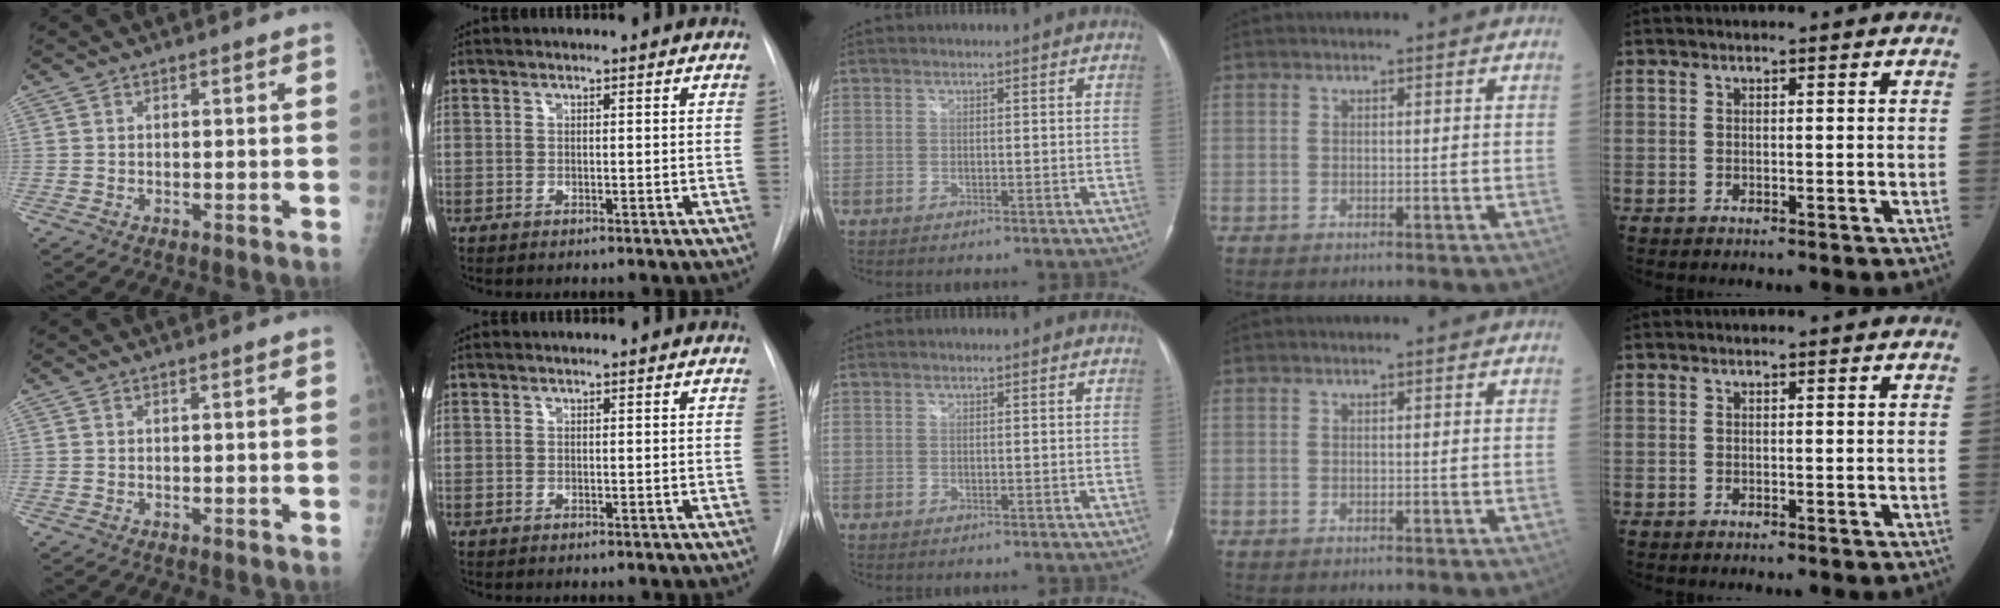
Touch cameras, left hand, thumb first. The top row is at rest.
{}